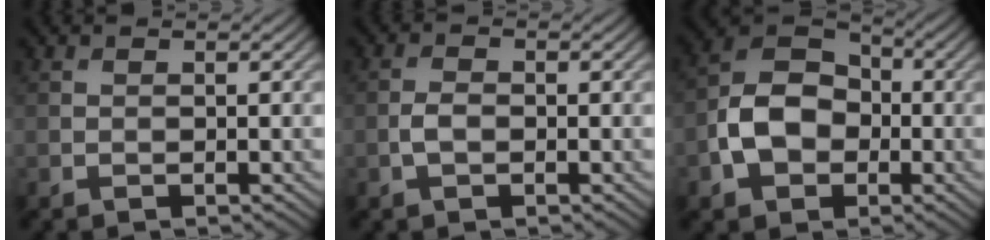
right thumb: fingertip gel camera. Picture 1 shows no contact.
{"total": 1.8, "force": [-0.5, 1.1, 1.3], "torque": [-0.030, 0.003, -0.014]}
{"total": 8.5, "force": [-2.2, 6.3, 5.3], "torque": [-0.113, 0.002, -0.056]}